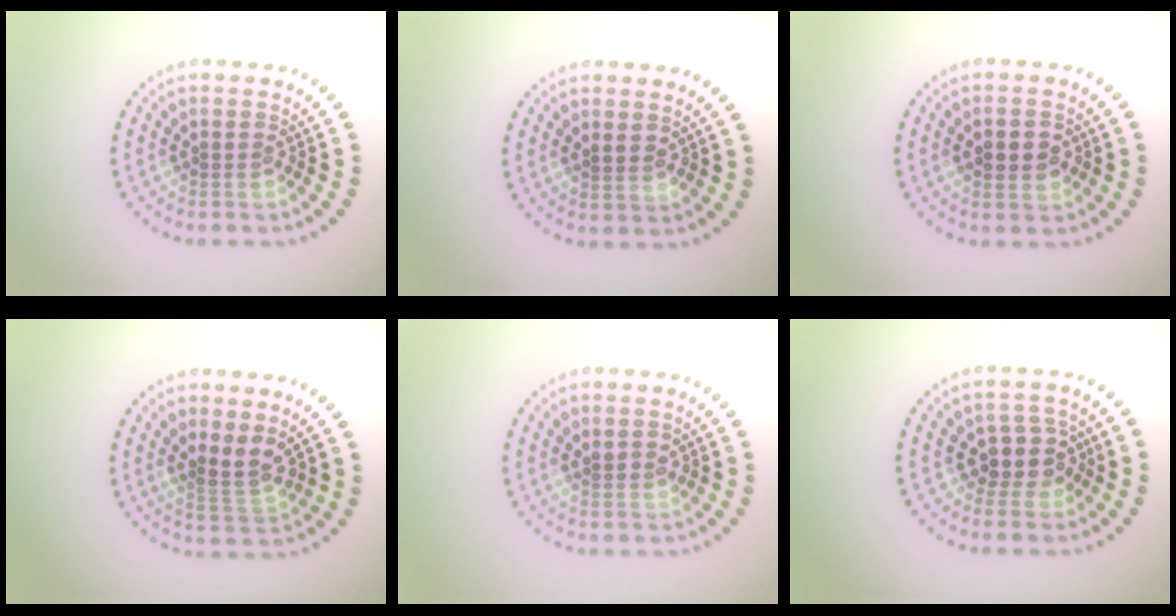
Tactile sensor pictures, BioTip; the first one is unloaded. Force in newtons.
{"total": 0.6, "press": 0.4, "slide": 0.4}
{"total": 2.2, "press": 2.2, "slide": 0.1}
{"total": 2.5, "press": 2.0, "slide": 1.5}
{"total": 1.1, "press": 0.8, "slide": 0.8}
{"total": 2.9, "press": 2.5, "slide": 1.5}